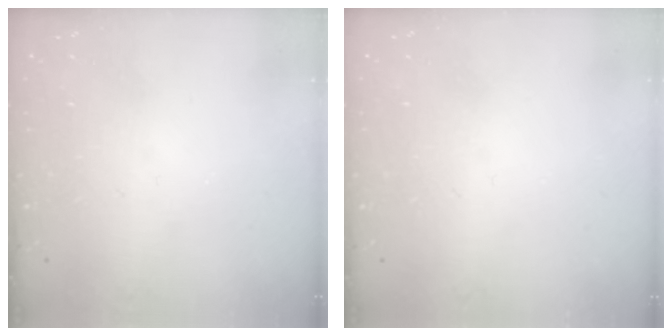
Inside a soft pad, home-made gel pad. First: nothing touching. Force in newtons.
{"total": 0.8, "press": 0.8, "slide": 0.0}